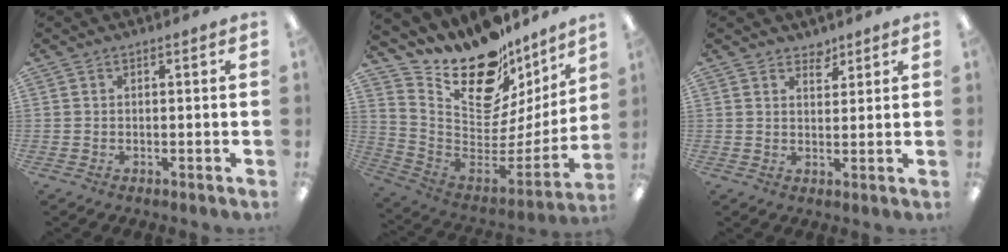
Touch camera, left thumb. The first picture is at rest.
{"total": 19.4, "force": [14.7, 9.6, 8.2], "torque": [-0.124, -0.126, 0.262]}
{"total": 3.1, "force": [2.7, 1.5, 0.5], "torque": [0.010, -0.022, 0.047]}